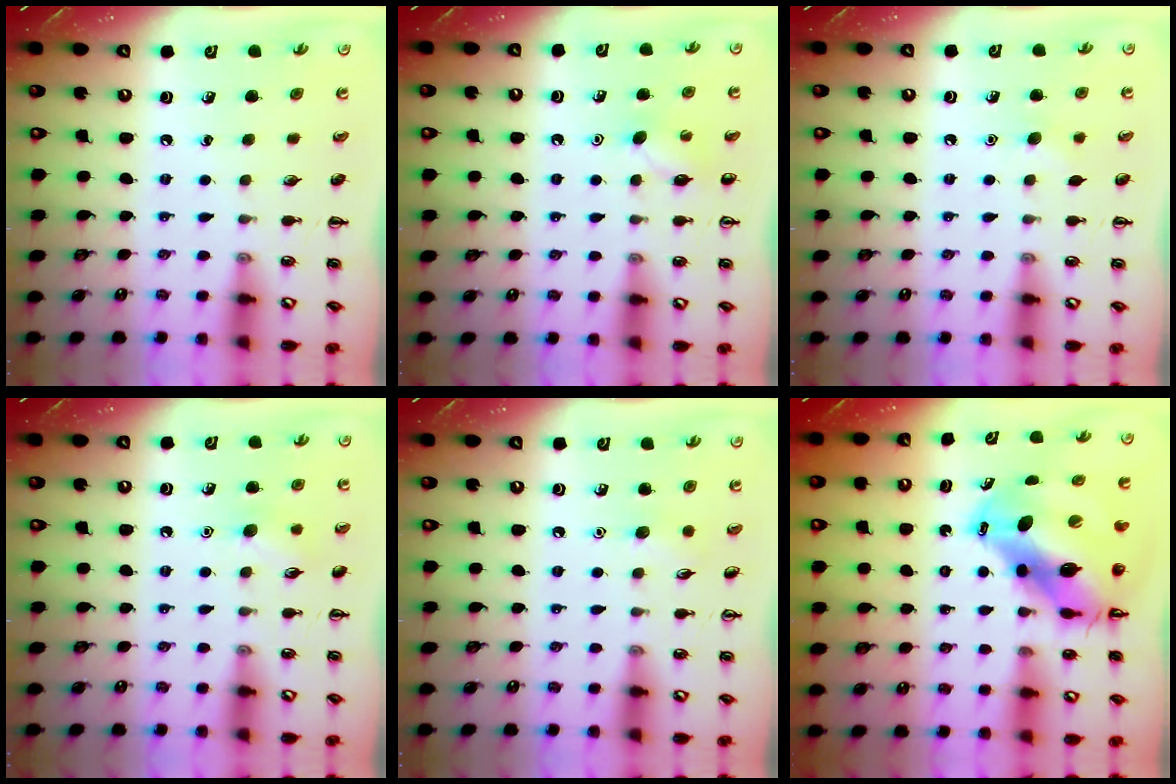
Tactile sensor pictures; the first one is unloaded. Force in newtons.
{"total": 5.5, "press": 5.3, "slide": 1.4}
{"total": 3.5, "press": 3.4, "slide": 0.8}
{"total": 6.8, "press": 6.6, "slide": 1.5}
{"total": 4.9, "press": 4.7, "slide": 1.5}
{"total": 13.6, "press": 12.9, "slide": 4.1}